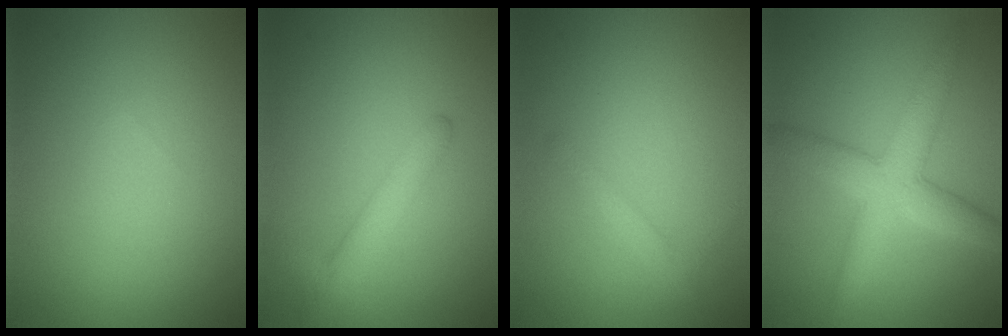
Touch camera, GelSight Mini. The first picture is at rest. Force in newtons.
{"total": 2.8, "press": 2.7, "slide": 0.2}
{"total": 1.4, "press": 1.4, "slide": 0.1}
{"total": 5.3, "press": 5.3, "slide": 0.2}